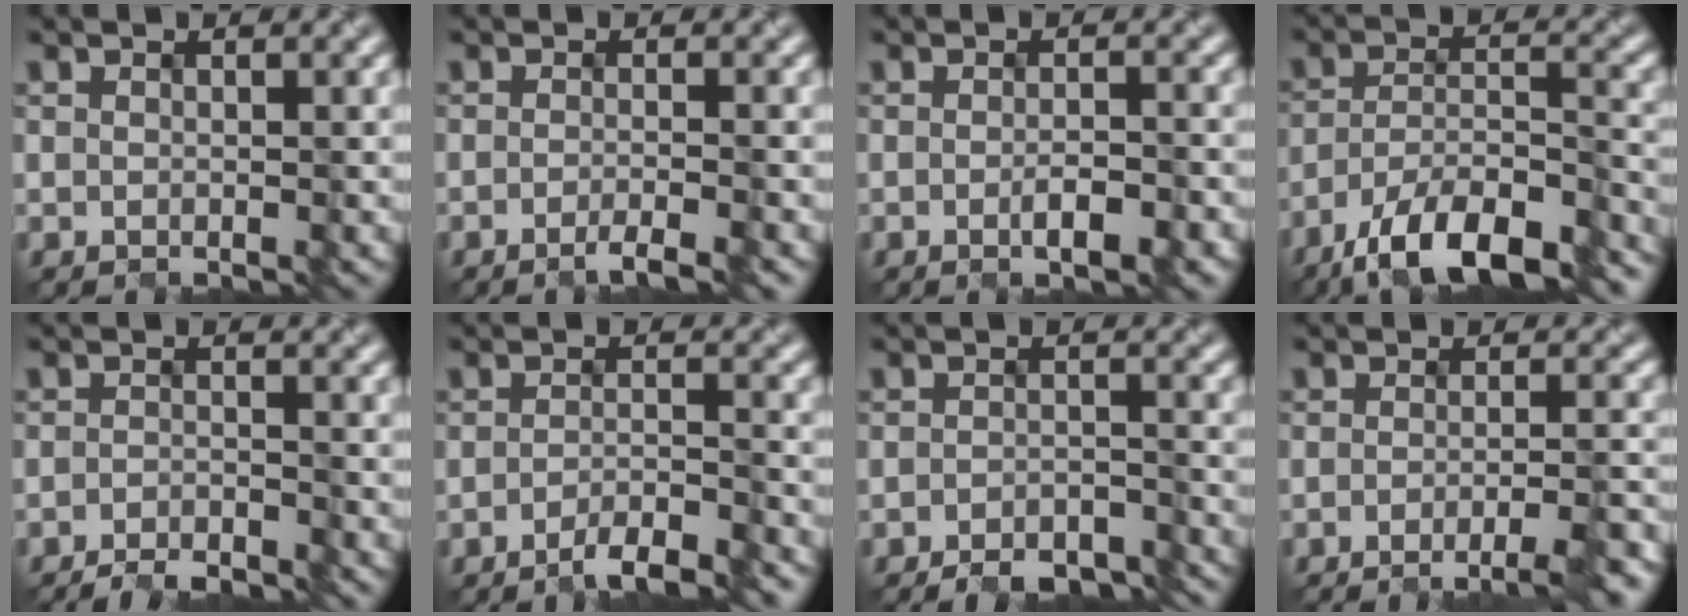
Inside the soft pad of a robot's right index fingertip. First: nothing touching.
{"total": 2.0, "force": [-1.3, 0.4, 1.5], "torque": [-0.015, -0.002, -0.028]}
{"total": 2.5, "force": [-1.2, 0.6, 2.1], "torque": [-0.036, -0.004, -0.015]}
{"total": 11.2, "force": [-8.6, 3.3, 6.4], "torque": [-0.105, -0.002, -0.146]}
{"total": 2.8, "force": [-2.5, 0.3, 1.1], "torque": [-0.012, 0.001, -0.049]}
{"total": 3.5, "force": [-2.8, 0.5, 1.9], "torque": [-0.029, 0.002, -0.055]}
{"total": 3.6, "force": [-3.4, 0.6, 0.9], "torque": [-0.011, -0.002, -0.049]}
{"total": 4.9, "force": [-2.9, 1.1, 3.8], "torque": [-0.038, -0.003, -0.045]}